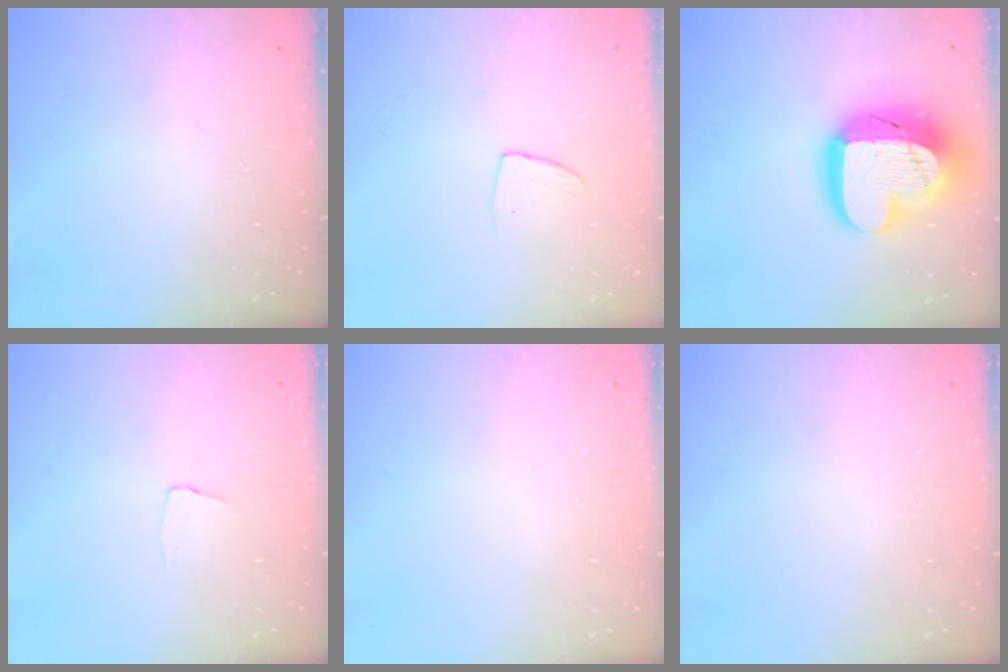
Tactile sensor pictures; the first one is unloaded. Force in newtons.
{"total": 4.9, "press": 4.8, "slide": 0.4}
{"total": 21.1, "press": 21.0, "slide": 1.7}
{"total": 2.9, "press": 2.8, "slide": 0.3}
{"total": 0.0}
{"total": 0.0}